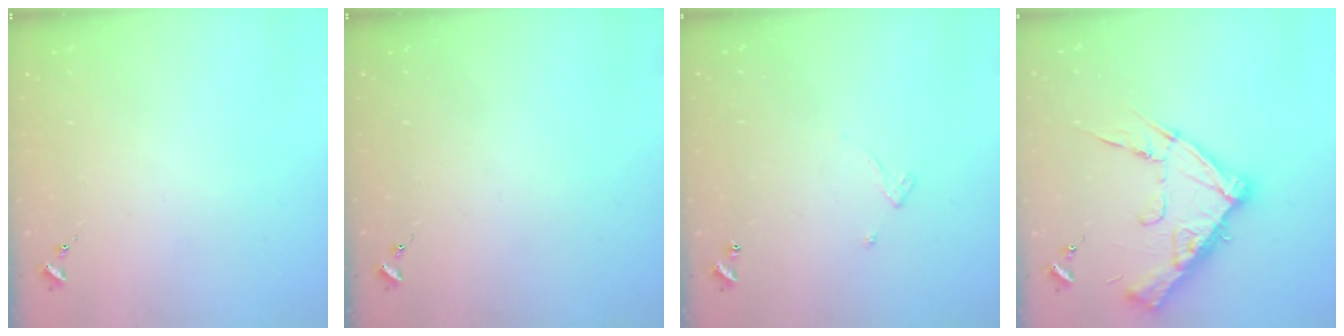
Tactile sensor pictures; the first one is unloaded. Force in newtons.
{"total": 0.0}
{"total": 3.2, "press": 3.1, "slide": 0.3}
{"total": 15.4, "press": 15.4, "slide": 0.4}